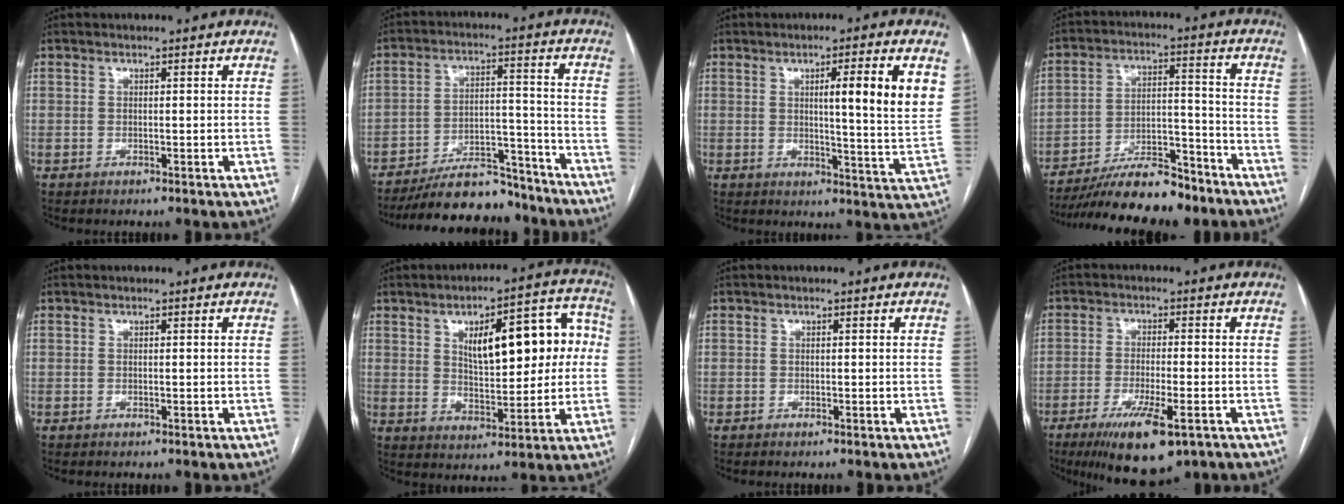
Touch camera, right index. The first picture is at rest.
{"total": 14.3, "force": [-12.8, 4.0, 4.9], "torque": [-0.065, 0.030, -0.201]}
{"total": 11.4, "force": [4.0, -0.1, 10.6], "torque": [-0.139, -0.008, 0.050]}
{"total": 14.7, "force": [-12.5, 3.2, 7.0], "torque": [-0.115, 0.014, -0.209]}
{"total": 0.0}
{"total": 15.0, "force": [3.1, 5.8, 13.5], "torque": [-0.177, 0.038, 0.051]}
{"total": 0.0}
{"total": 11.5, "force": [-6.7, 2.5, 9.0], "torque": [-0.152, -0.026, -0.102]}